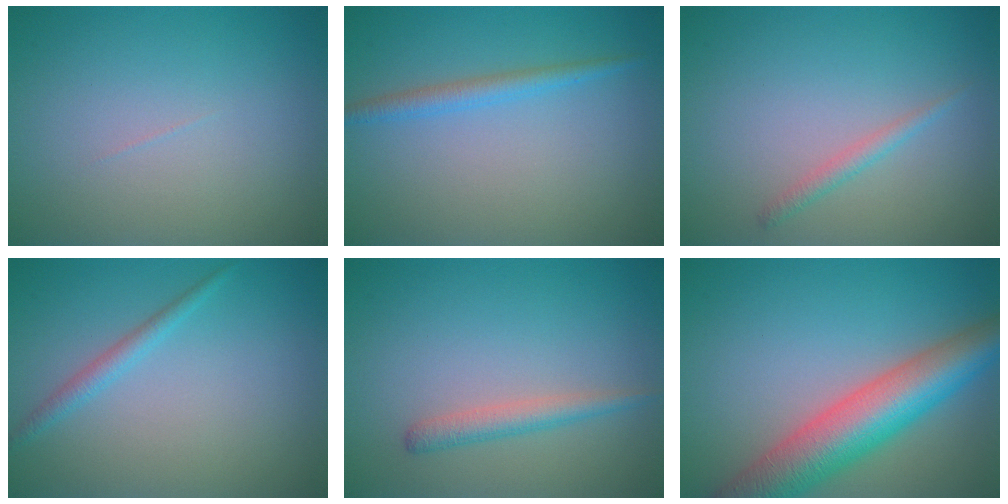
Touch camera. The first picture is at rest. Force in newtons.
{"total": 1.9, "press": 1.9, "slide": 0.1}
{"total": 1.2, "press": 1.2, "slide": 0.0}
{"total": 1.5, "press": 1.5, "slide": 0.1}
{"total": 1.9, "press": 1.9, "slide": 0.0}
{"total": 8.8, "press": 8.8, "slide": 0.2}